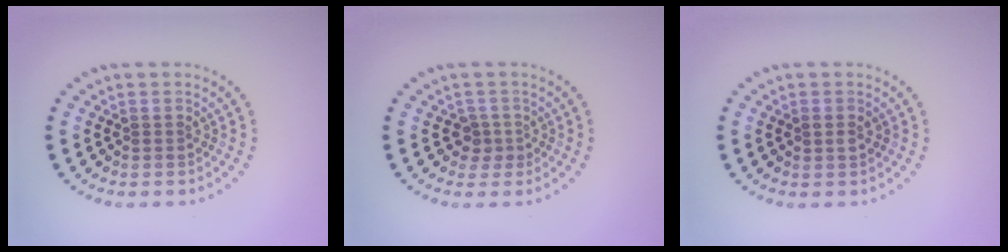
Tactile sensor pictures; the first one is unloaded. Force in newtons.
{"total": 1.6, "press": 1.2, "slide": 1.1}
{"total": 0.9, "press": 0.9, "slide": 0.1}